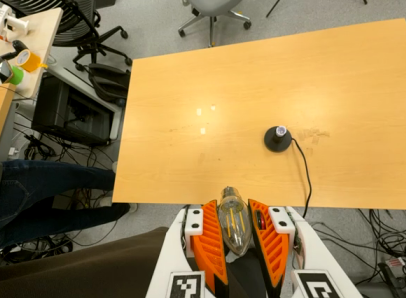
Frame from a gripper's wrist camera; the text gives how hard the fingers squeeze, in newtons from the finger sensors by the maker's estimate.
{"total": 12.8, "left": 14.2, "right": 11.4}